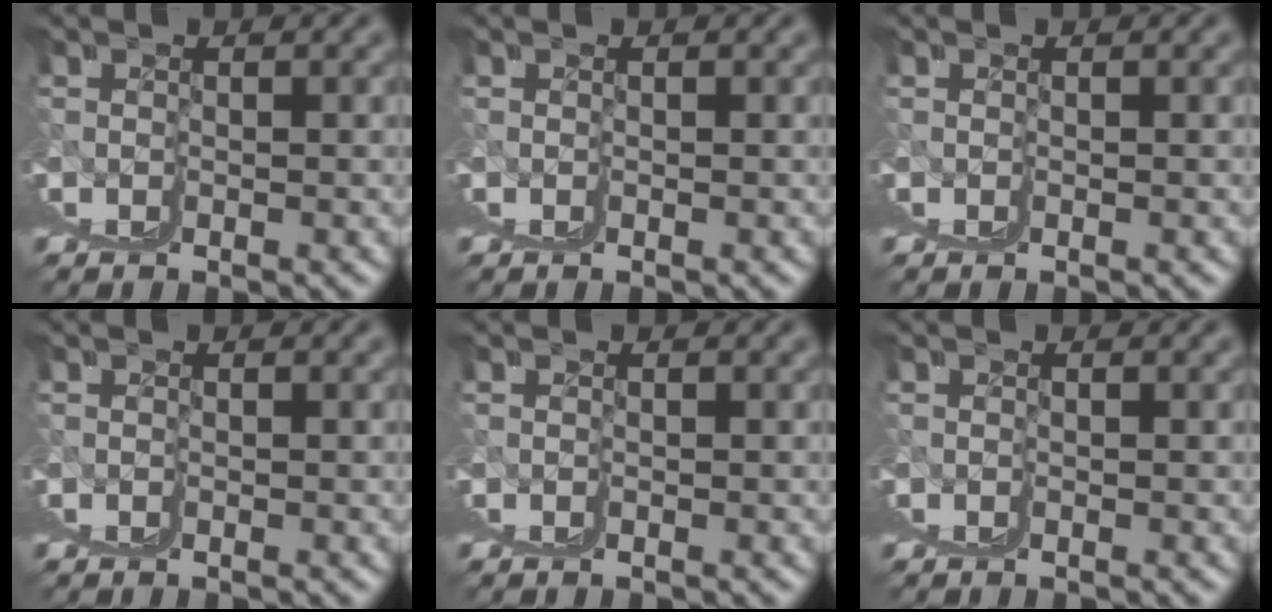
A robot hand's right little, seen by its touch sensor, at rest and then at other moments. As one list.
[{"total": 0.0}, {"total": 0.0}, {"total": 0.0}, {"total": 0.0}, {"total": 0.0}]